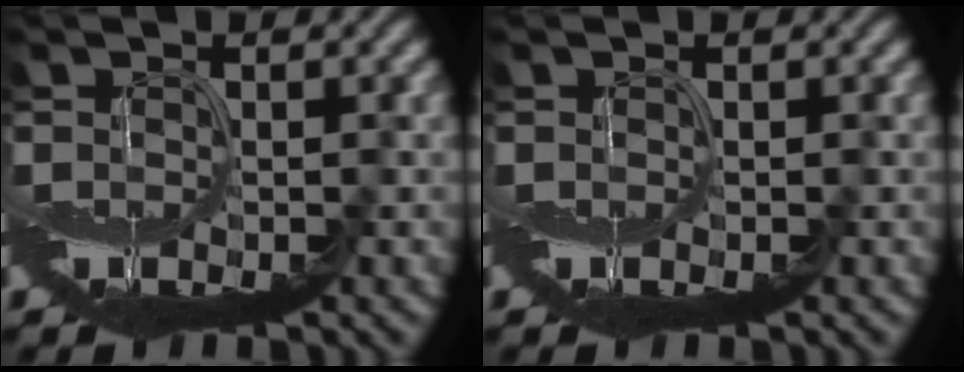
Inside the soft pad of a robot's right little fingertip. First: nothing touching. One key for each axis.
{"total": 0.0}